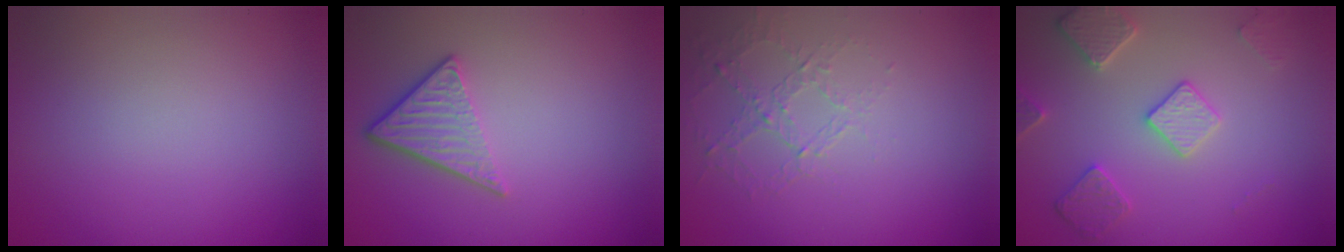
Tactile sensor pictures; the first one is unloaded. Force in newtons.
{"total": 3.0, "press": 2.3, "slide": 2.0}
{"total": 1.4, "press": 0.8, "slide": 1.2}
{"total": 3.5, "press": 3.3, "slide": 1.2}